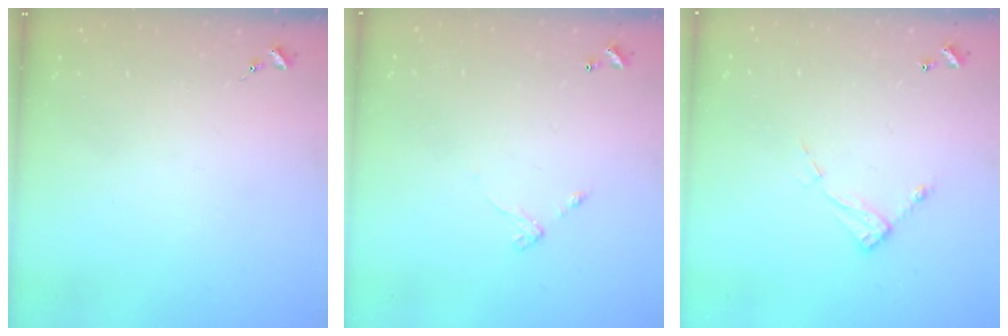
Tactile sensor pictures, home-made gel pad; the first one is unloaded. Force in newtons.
{"total": 5.0, "press": 5.0, "slide": 0.3}
{"total": 8.7, "press": 8.7, "slide": 0.4}